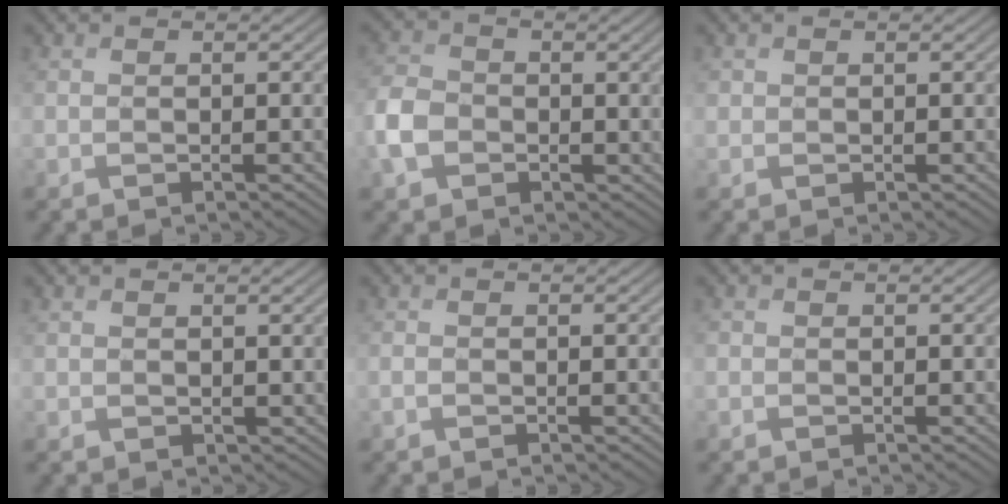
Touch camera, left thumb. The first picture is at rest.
{"total": 5.9, "force": [-1.7, 4.8, 3.1], "torque": [-0.085, -0.007, -0.046]}
{"total": 0.7, "force": [0.4, 0.5, 0.1], "torque": [-0.002, -0.002, 0.009]}
{"total": 0.9, "force": [0.6, 0.6, 0.1], "torque": [-0.005, -0.002, 0.013]}
{"total": 0.8, "force": [-0.5, 0.4, 0.5], "torque": [-0.013, -0.002, -0.010]}
{"total": 0.5, "force": [-0.3, 0.4, 0.0], "torque": [-0.001, -0.004, -0.007]}